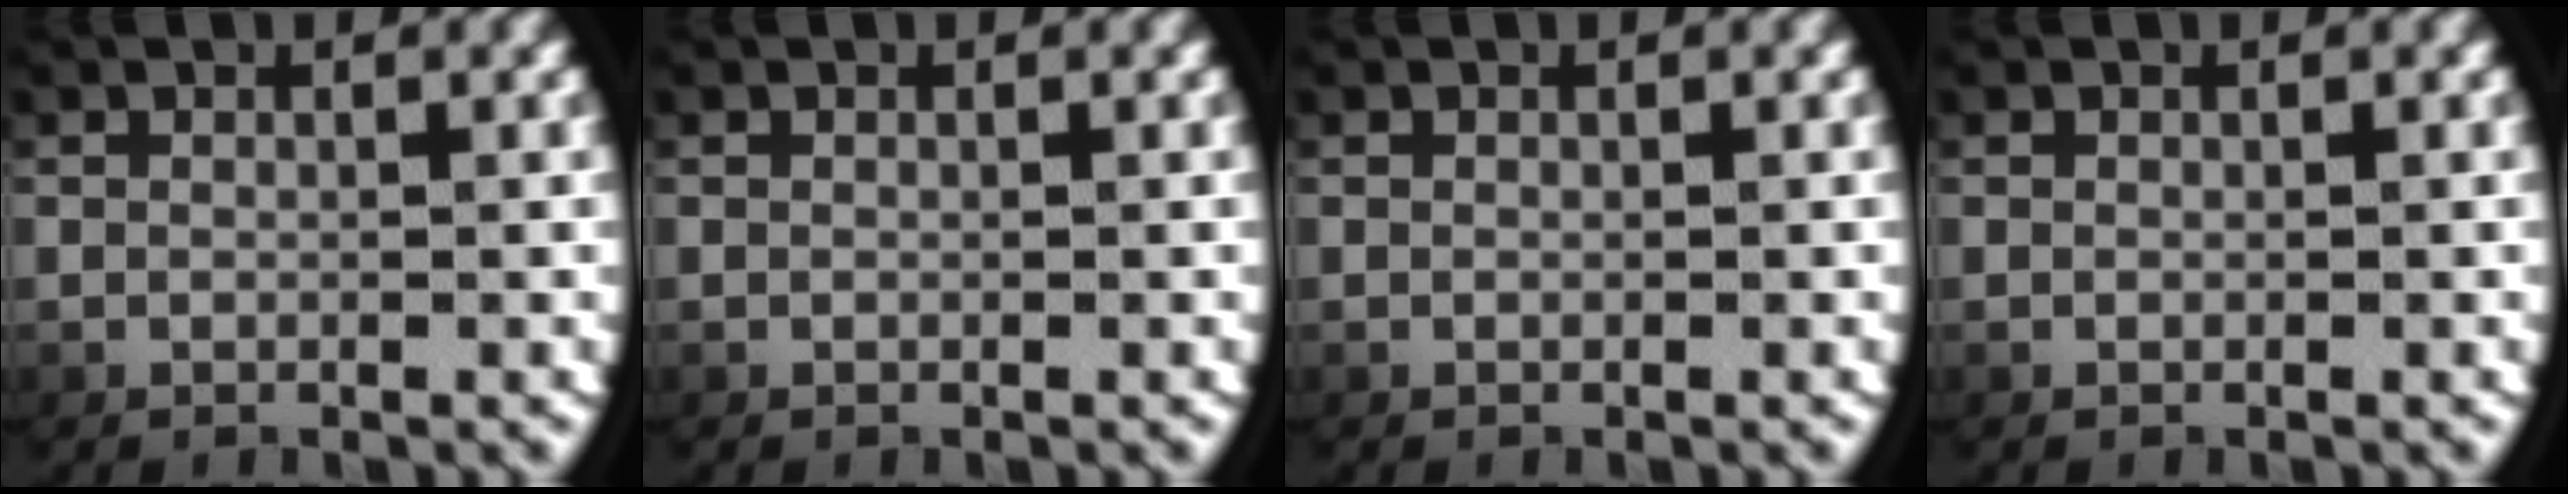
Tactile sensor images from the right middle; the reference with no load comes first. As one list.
[{"total": 0.0}, {"total": 0.0}, {"total": 0.0}]